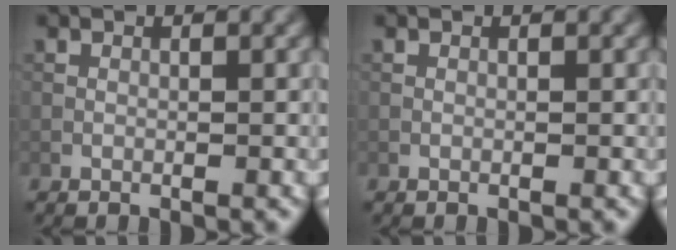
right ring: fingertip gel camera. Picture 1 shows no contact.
{"total": 0.0}